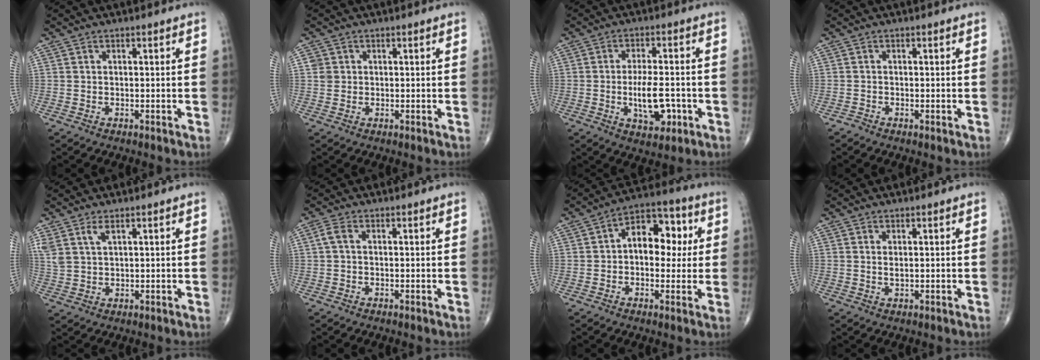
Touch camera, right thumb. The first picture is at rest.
{"total": 1.9, "force": [0.4, 1.8, 0.4], "torque": [0.003, 0.001, 0.007]}
{"total": 8.5, "force": [-2.0, 4.0, 7.2], "torque": [-0.109, 0.008, -0.025]}
{"total": 0.5, "force": [-0.3, 0.2, 0.3], "torque": [-0.006, -0.001, -0.008]}
{"total": 4.1, "force": [2.5, 1.7, 2.8], "torque": [-0.064, -0.004, 0.058]}
{"total": 1.9, "force": [0.2, 1.0, 1.6], "torque": [-0.038, 0.006, 0.001]}
{"total": 11.7, "force": [1.5, 7.4, 8.9], "torque": [-0.089, 0.026, 0.013]}
{"total": 0.9, "force": [0.3, 0.3, 0.8], "torque": [-0.015, -0.003, 0.006]}